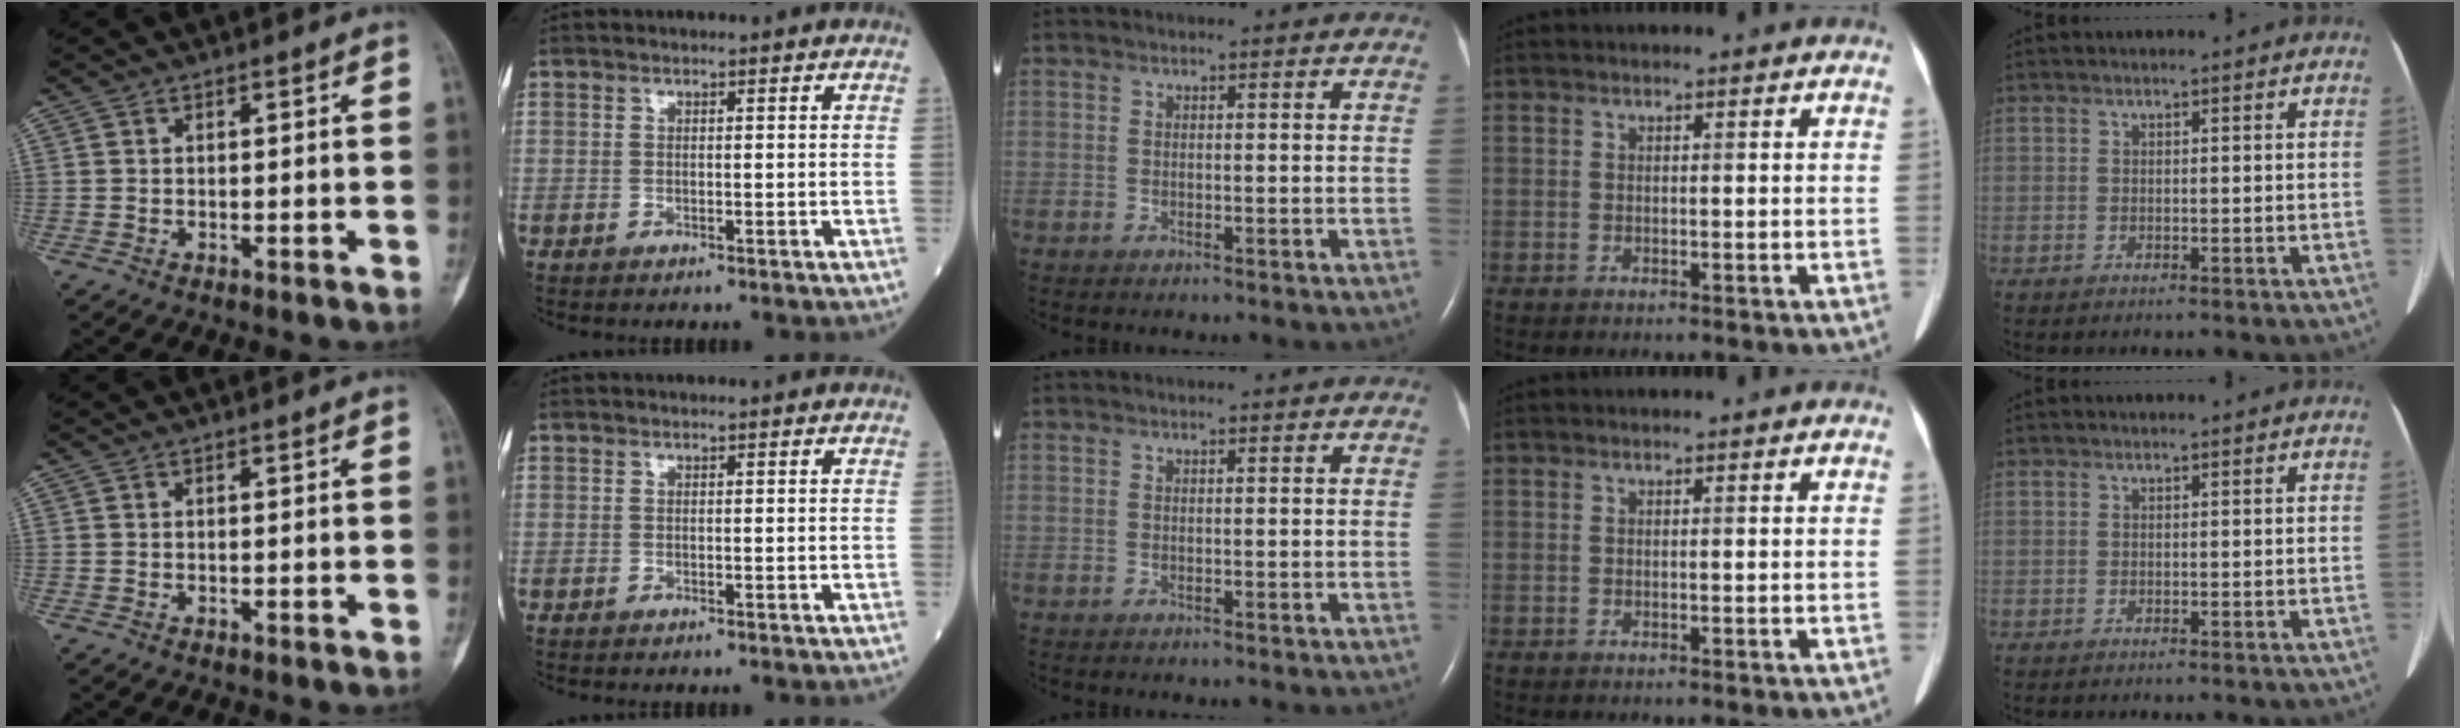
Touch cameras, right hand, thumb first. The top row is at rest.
{}